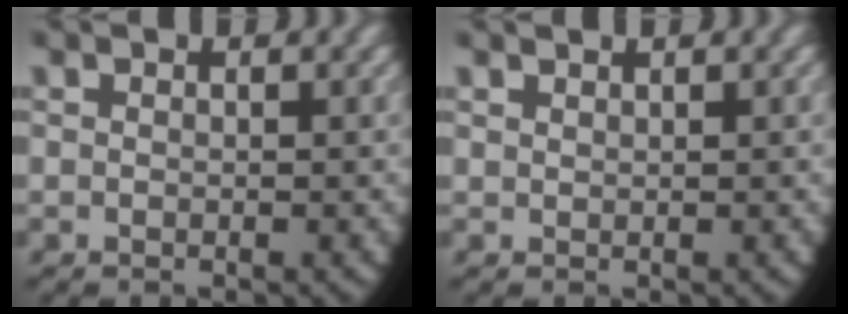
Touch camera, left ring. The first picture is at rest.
{"total": 0.9, "force": [0.8, -0.3, 0.0], "torque": [0.002, -0.003, 0.023]}